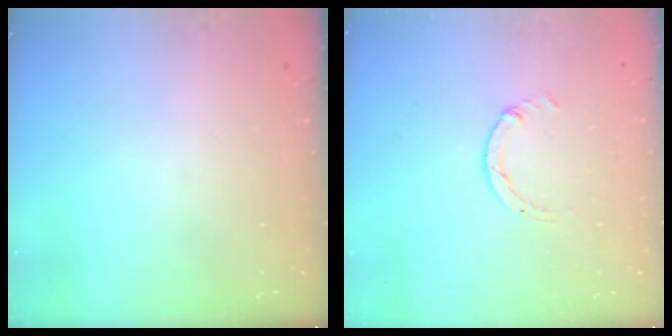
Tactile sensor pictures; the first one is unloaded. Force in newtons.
{"total": 1.1, "press": 1.1, "slide": 0.2}